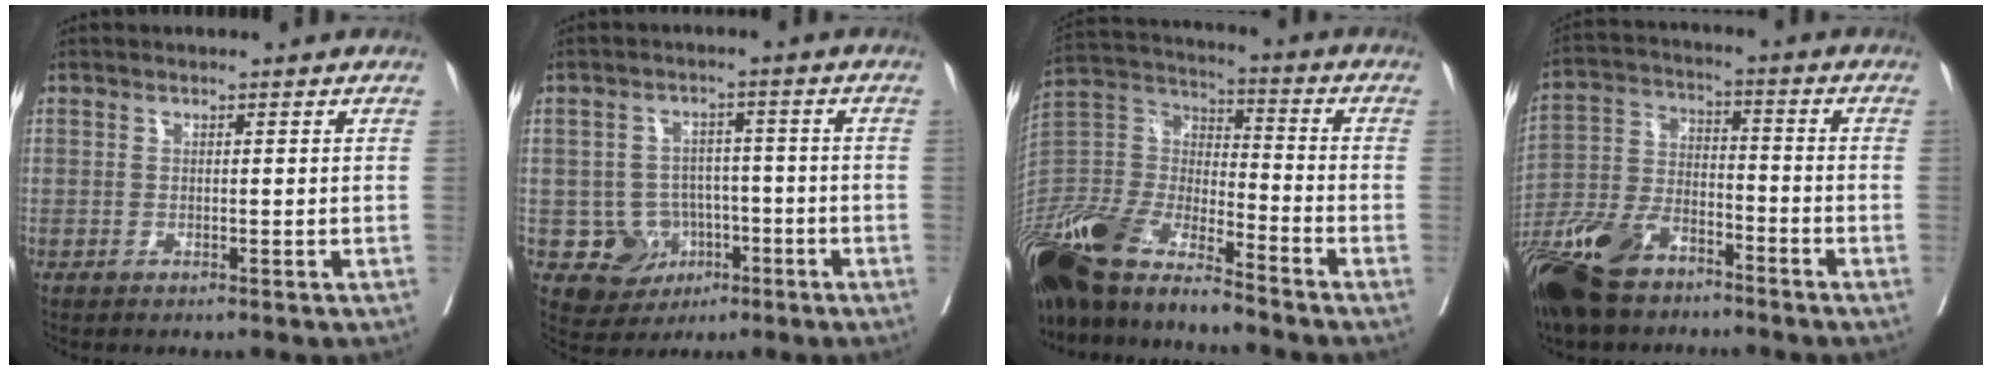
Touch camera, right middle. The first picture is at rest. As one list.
[{"total": 6.6, "force": [-2.1, 6.1, 1.1], "torque": [-0.012, 0.012, -0.024]}, {"total": 19.8, "force": [-16.1, 4.6, 10.4], "torque": [-0.236, -0.021, -0.314]}, {"total": 14.4, "force": [-10.5, 6.1, 7.9], "torque": [-0.169, -0.014, -0.198]}]